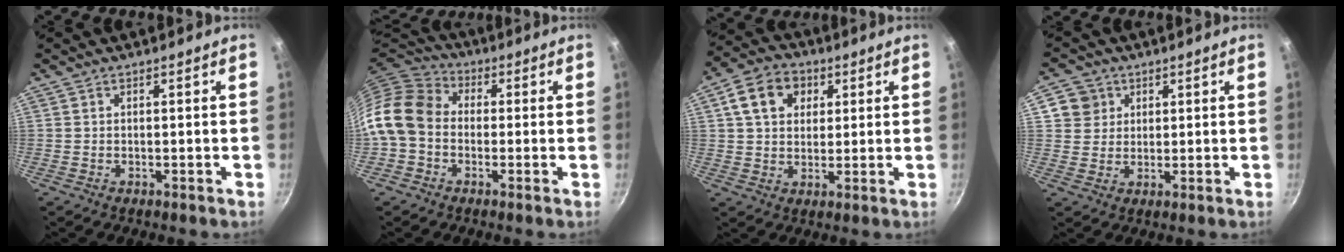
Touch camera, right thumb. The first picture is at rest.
{"total": 13.2, "force": [-1.1, 10.4, 8.0], "torque": [-0.137, 0.036, -0.044]}
{"total": 9.8, "force": [3.3, 7.6, 5.3], "torque": [-0.072, 0.006, 0.045]}
{"total": 5.5, "force": [2.2, 5.0, 0.9], "torque": [0.024, 0.007, 0.036]}